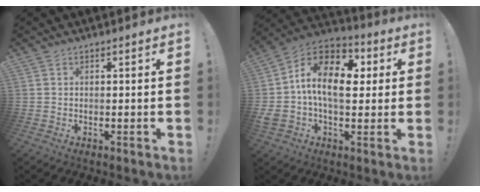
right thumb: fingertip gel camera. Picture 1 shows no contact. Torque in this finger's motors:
{"motor_torque": [-0.21, 1.26, 0.83, 0.75, 0.15]}